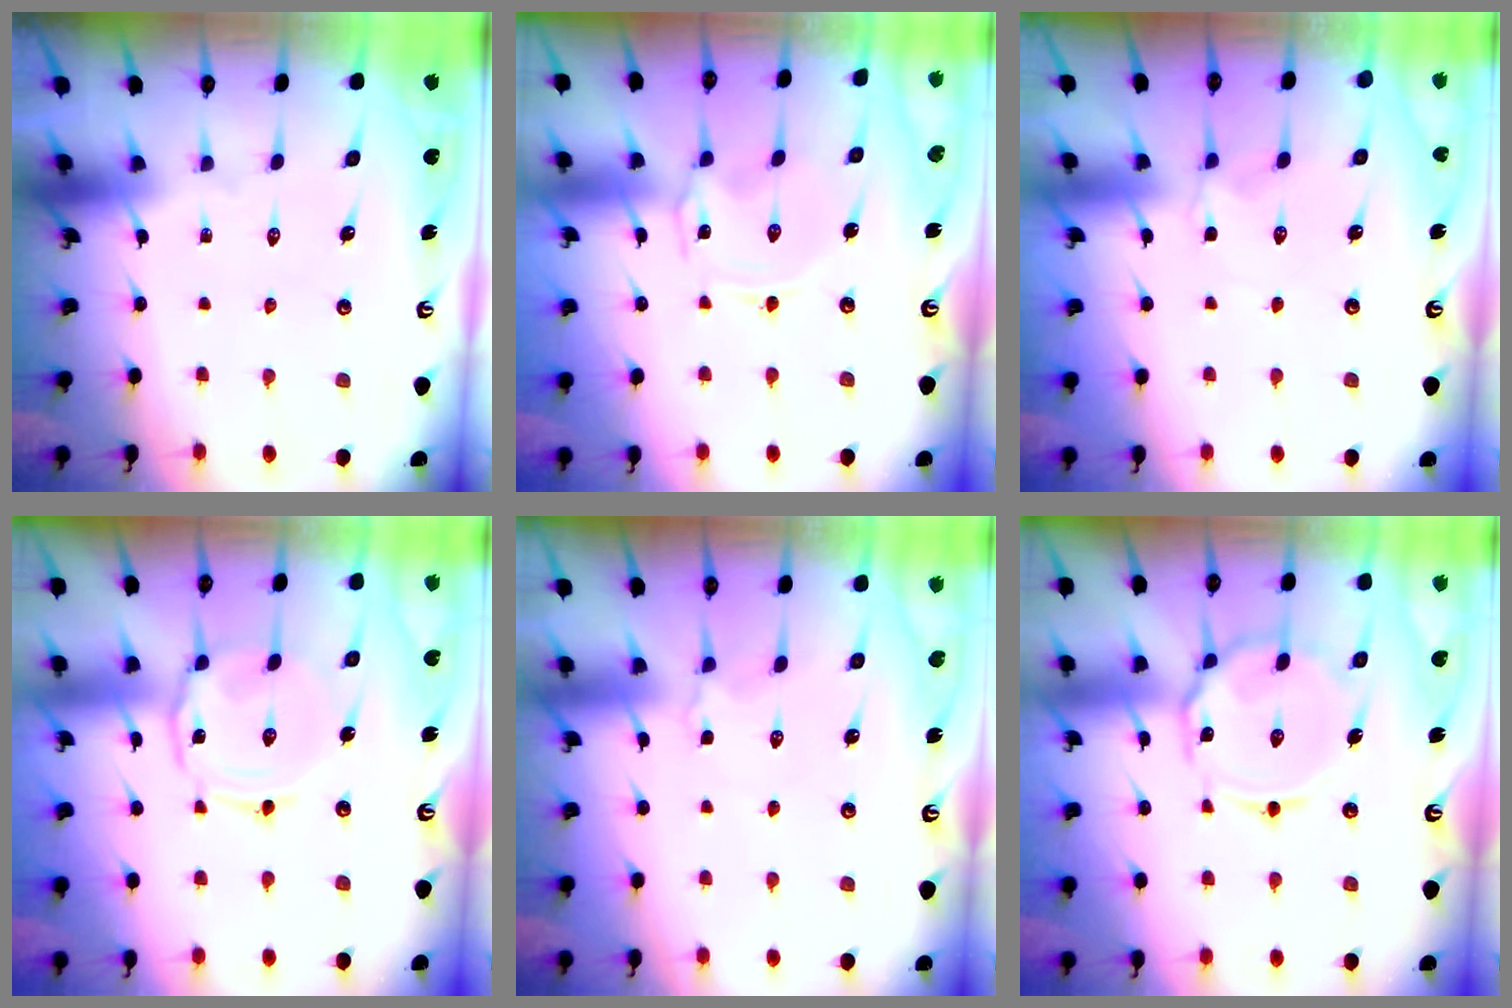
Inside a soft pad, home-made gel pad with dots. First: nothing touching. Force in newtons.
{"total": 1.0, "press": 0.9, "slide": 0.3}
{"total": 1.9, "press": 1.9, "slide": 0.5}
{"total": 5.3, "press": 5.3, "slide": 0.5}
{"total": 1.3, "press": 1.2, "slide": 0.5}
{"total": 11.2, "press": 11.2, "slide": 0.8}